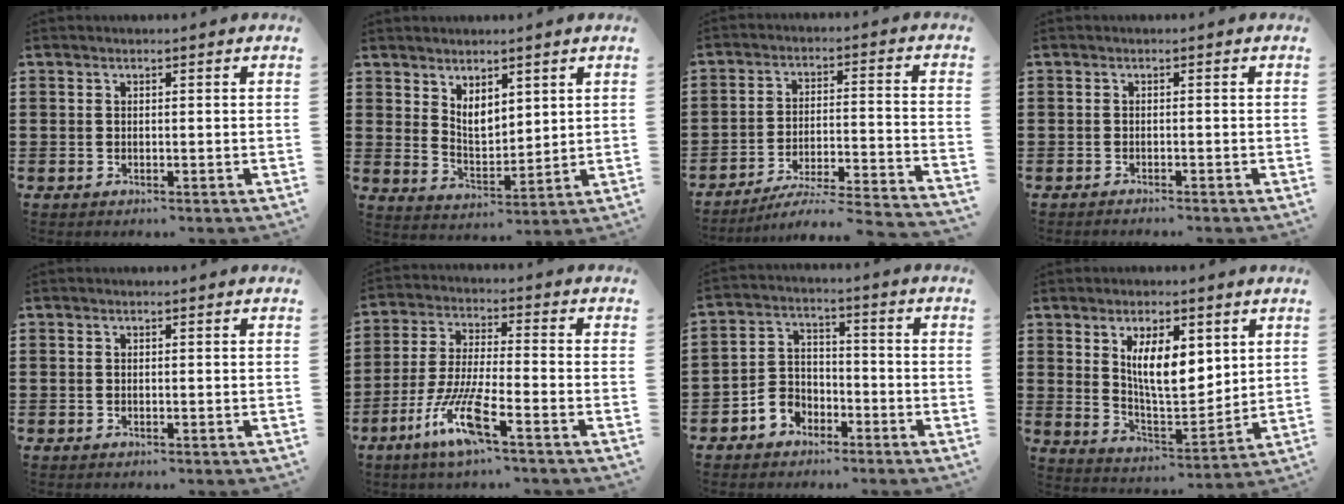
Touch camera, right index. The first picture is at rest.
{"total": 4.4, "force": [3.4, 2.1, 1.8], "torque": [-0.041, -0.012, 0.062]}
{"total": 4.5, "force": [-4.0, -0.3, 2.0], "torque": [-0.040, -0.023, -0.084]}
{"total": 0.9, "force": [-0.9, -0.2, 0.0], "torque": [-0.003, -0.003, -0.018]}
{"total": 0.0}
{"total": 9.8, "force": [-5.8, 1.1, 7.9], "torque": [-0.180, -0.012, -0.113]}
{"total": 4.5, "force": [-3.1, 3.2, 0.5], "torque": [-0.025, 0.014, -0.063]}
{"total": 9.0, "force": [3.8, 3.7, 7.3], "torque": [-0.130, -0.013, 0.064]}